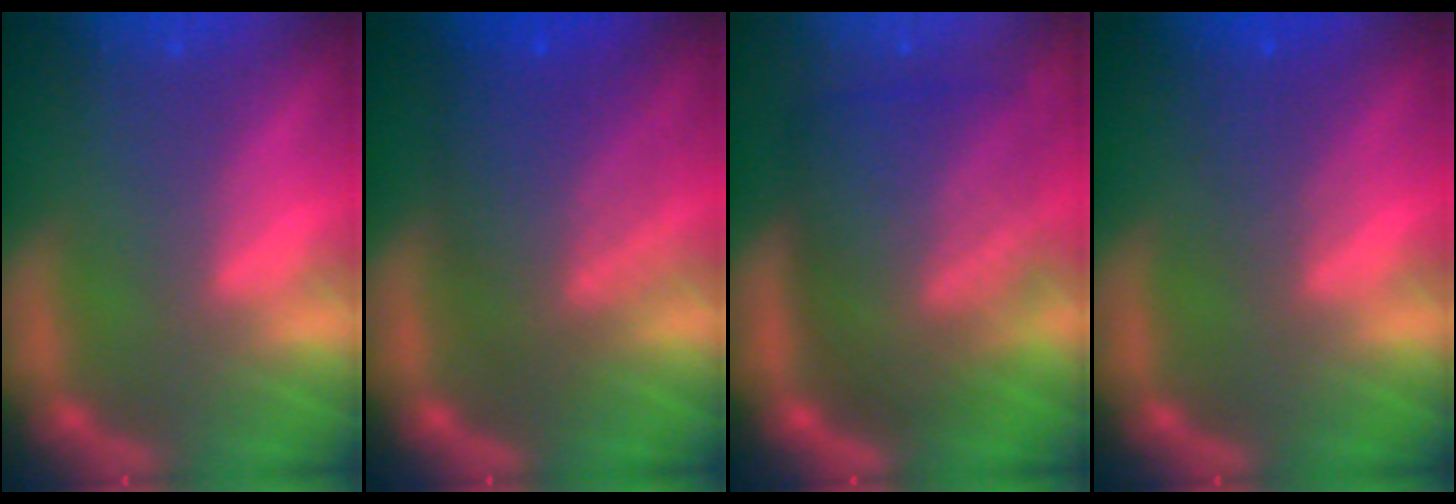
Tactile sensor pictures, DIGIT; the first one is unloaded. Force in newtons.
{"total": 7.5}
{"total": 10.0}
{"total": 2.5}